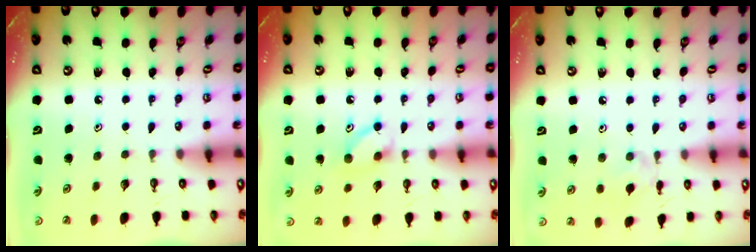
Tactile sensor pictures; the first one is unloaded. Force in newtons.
{"total": 6.9, "press": 6.7, "slide": 1.4}
{"total": 3.1, "press": 3.1, "slide": 0.5}